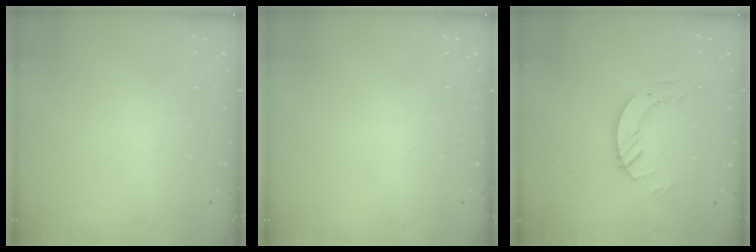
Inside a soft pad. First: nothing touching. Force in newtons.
{"total": 0.0}
{"total": 7.0, "press": 7.0, "slide": 0.6}